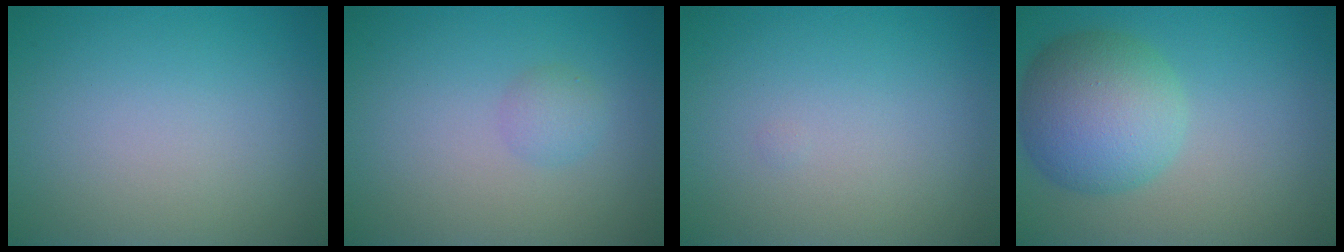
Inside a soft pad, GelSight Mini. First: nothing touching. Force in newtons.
{"total": 1.3, "press": 1.3, "slide": 0.1}
{"total": 0.0}
{"total": 7.2, "press": 7.2, "slide": 0.2}